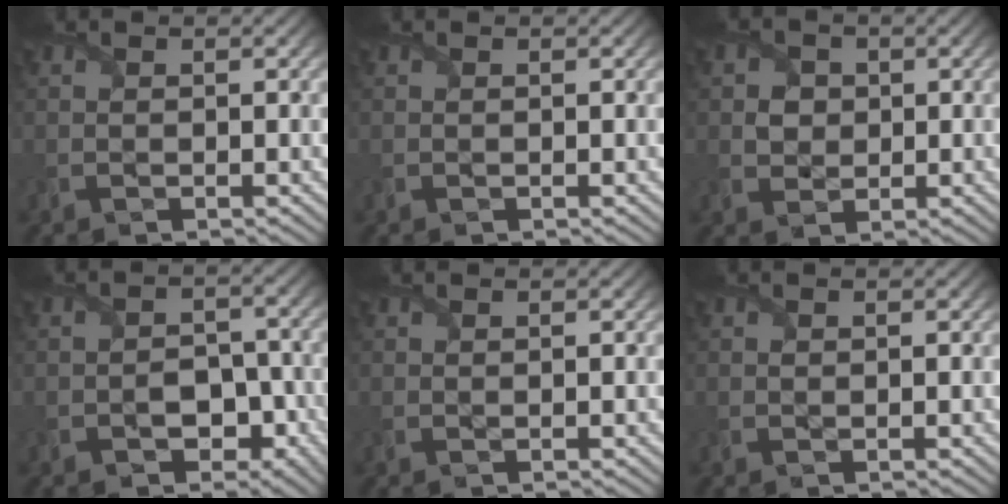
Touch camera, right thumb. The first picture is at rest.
{"total": 0.0}
{"total": 2.8, "force": [0.3, 2.6, 1.1], "torque": [-0.027, -0.002, -0.002]}
{"total": 5.1, "force": [-2.4, 3.6, 2.8], "torque": [-0.032, 0.007, -0.039]}
{"total": 0.0}
{"total": 0.0}